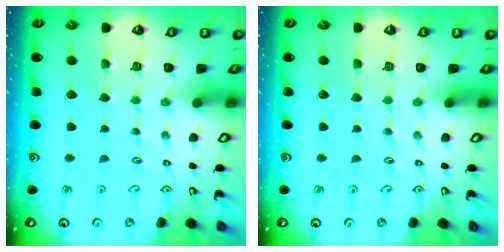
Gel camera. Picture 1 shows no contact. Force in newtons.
{"total": 0.0}